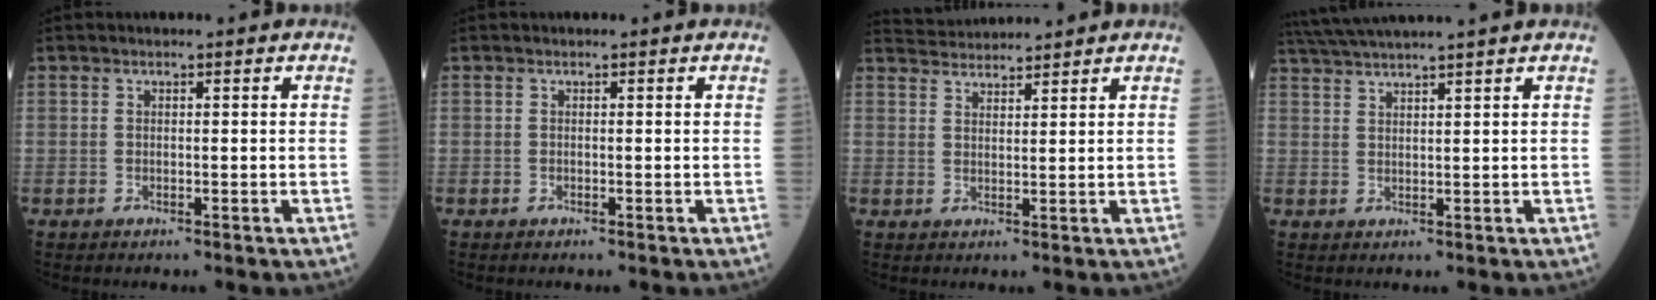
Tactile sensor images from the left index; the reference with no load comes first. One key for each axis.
{"total": 0.0}
{"total": 4.8, "fx": 4.8, "fy": -0.1, "fz": 0.2, "tx": -0.013, "ty": 0.032, "tz": 0.086}
{"total": 9.2, "fx": 8.1, "fy": -1.4, "fz": 4.0, "tx": -0.074, "ty": 0.028, "tz": 0.130}